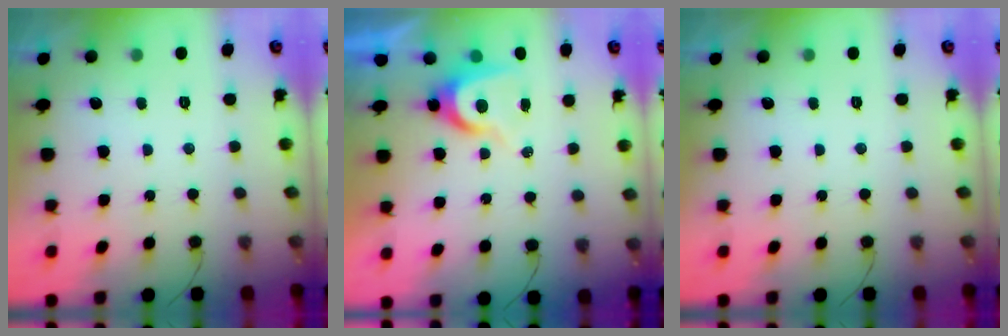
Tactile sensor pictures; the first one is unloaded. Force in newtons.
{"total": 7.2, "press": 7.2, "slide": 0.2}
{"total": 0.0}